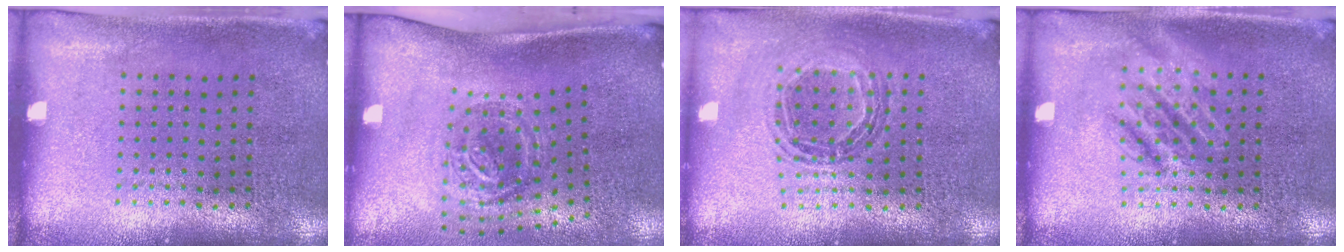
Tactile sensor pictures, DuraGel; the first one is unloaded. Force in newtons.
{"total": 1.9, "press": 1.2, "slide": 1.5}
{"total": 0.9, "press": 0.9, "slide": 0.1}
{"total": 1.3, "press": 1.3, "slide": 0.1}